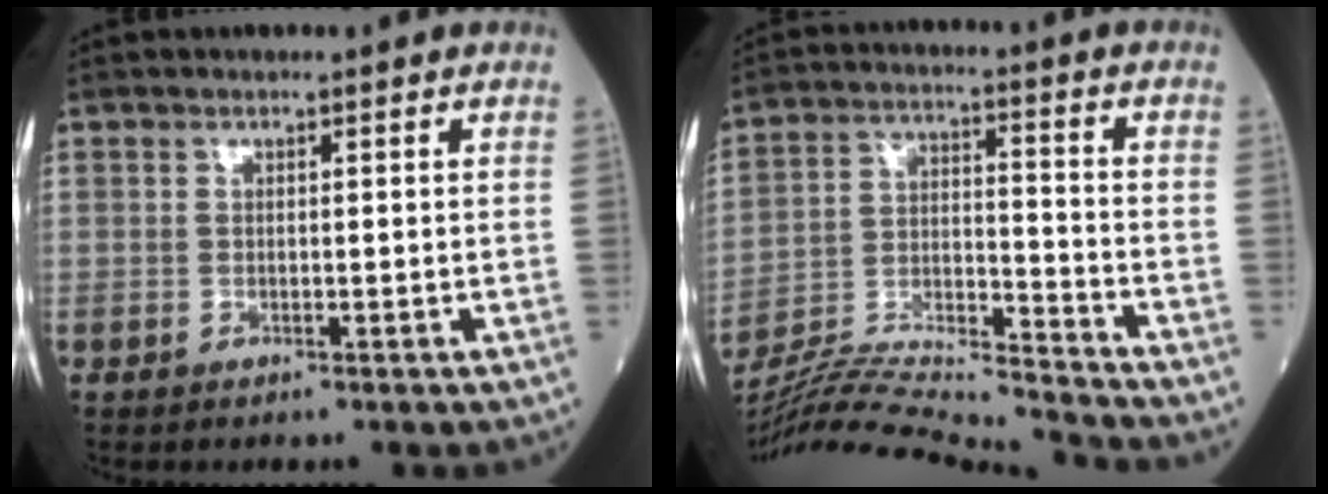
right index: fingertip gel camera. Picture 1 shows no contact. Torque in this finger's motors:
{"motor_torque": [-0.39, -0.45, 0.16, 0.06]}